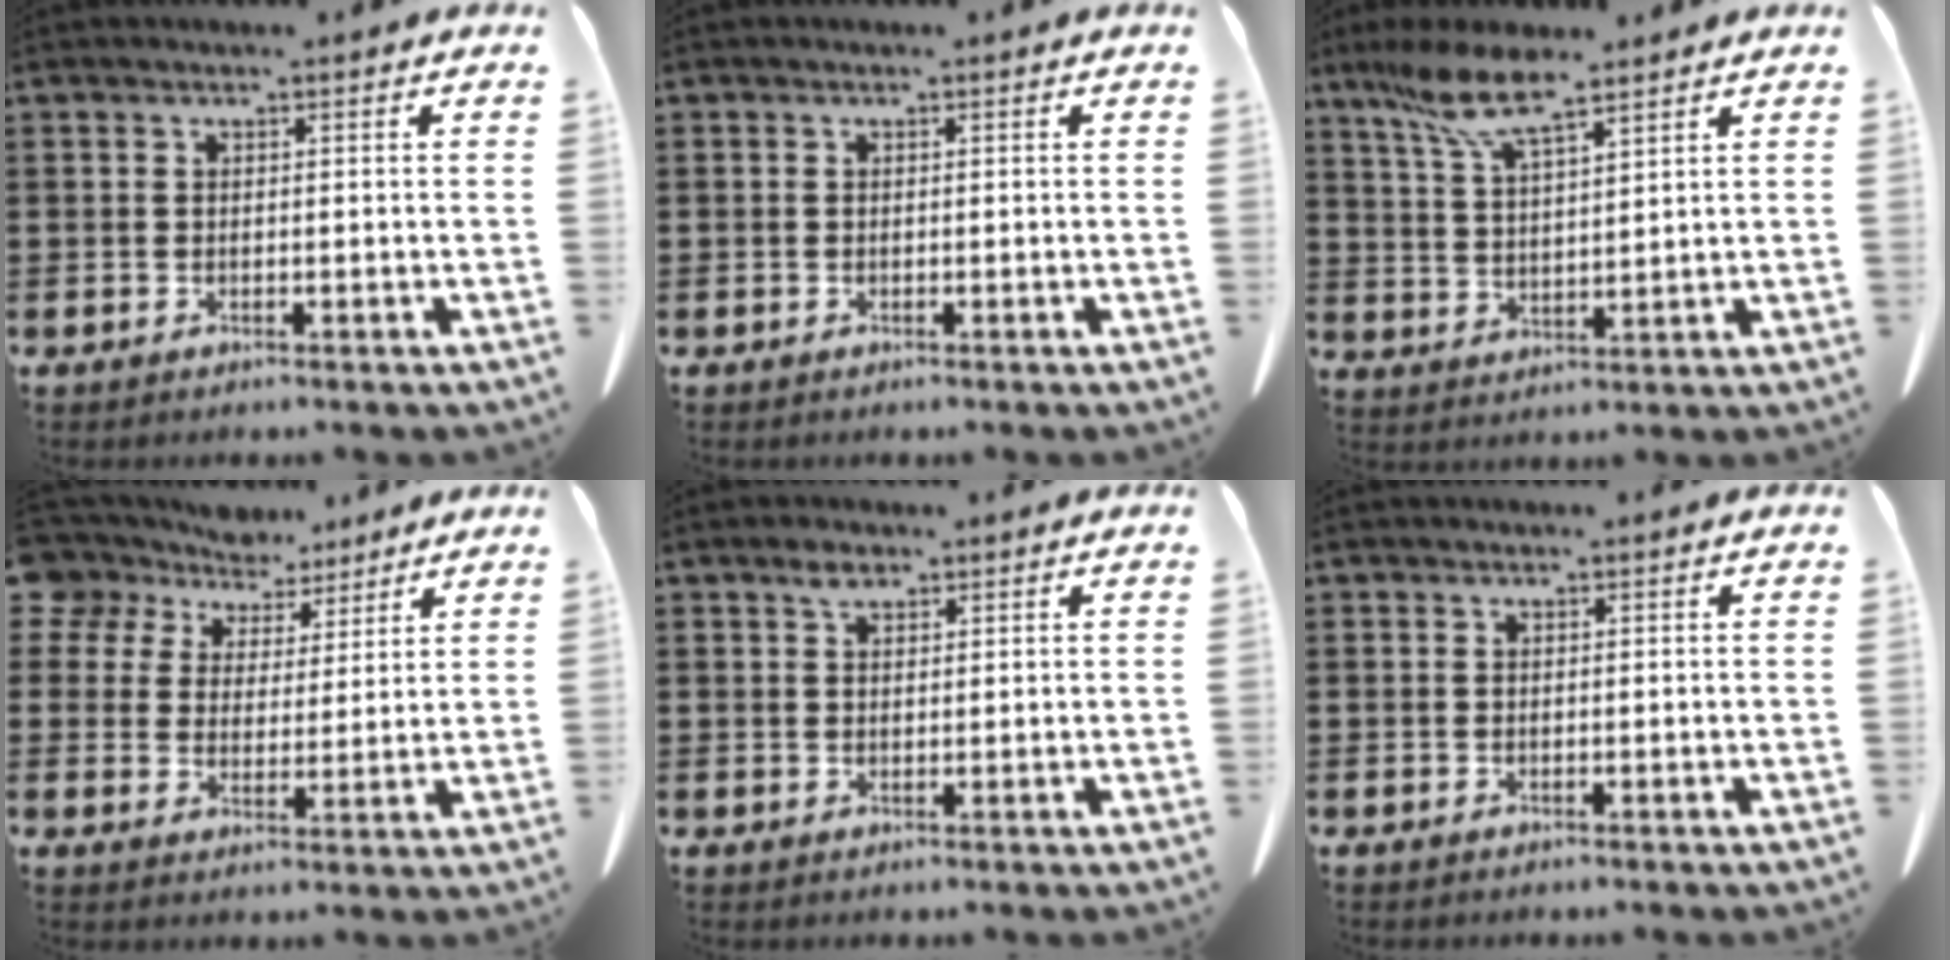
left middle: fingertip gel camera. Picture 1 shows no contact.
{"total": 0.0}
{"total": 7.8, "force": [5.8, 1.5, 5.0], "torque": [-0.121, -0.014, 0.103]}
{"total": 7.2, "force": [5.8, 4.2, 1.0], "torque": [-0.052, -0.020, 0.108]}
{"total": 2.1, "force": [1.5, 1.0, 1.1], "torque": [-0.017, -0.003, 0.028]}
{"total": 0.0}